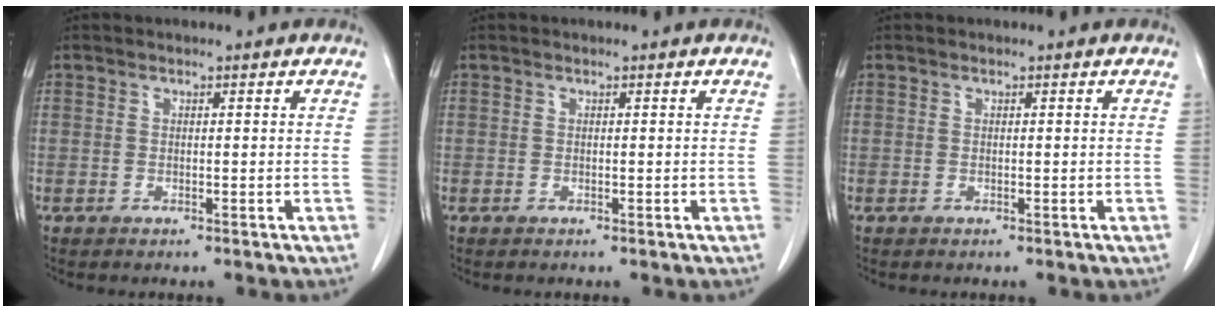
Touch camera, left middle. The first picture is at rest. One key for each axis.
{"total": 0.0}
{"total": 0.0}